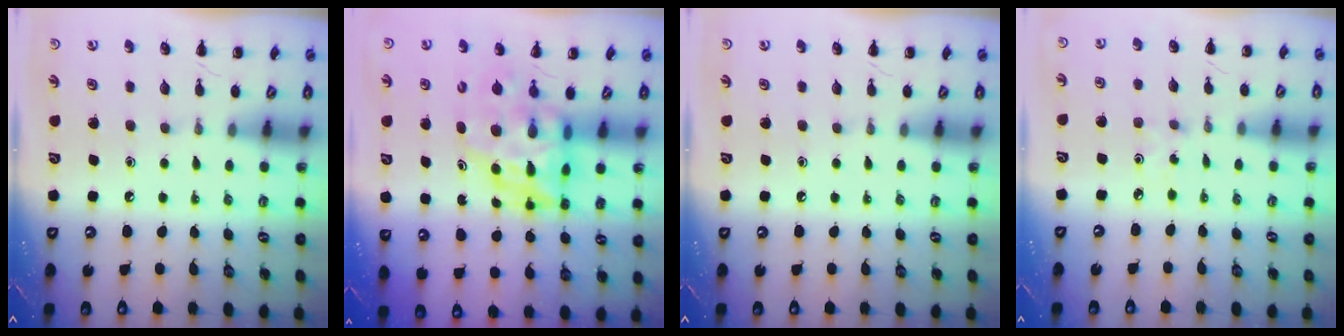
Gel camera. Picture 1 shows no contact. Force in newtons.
{"total": 9.1, "press": 8.7, "slide": 2.8}
{"total": 0.0}
{"total": 0.6, "press": 0.6, "slide": 0.2}